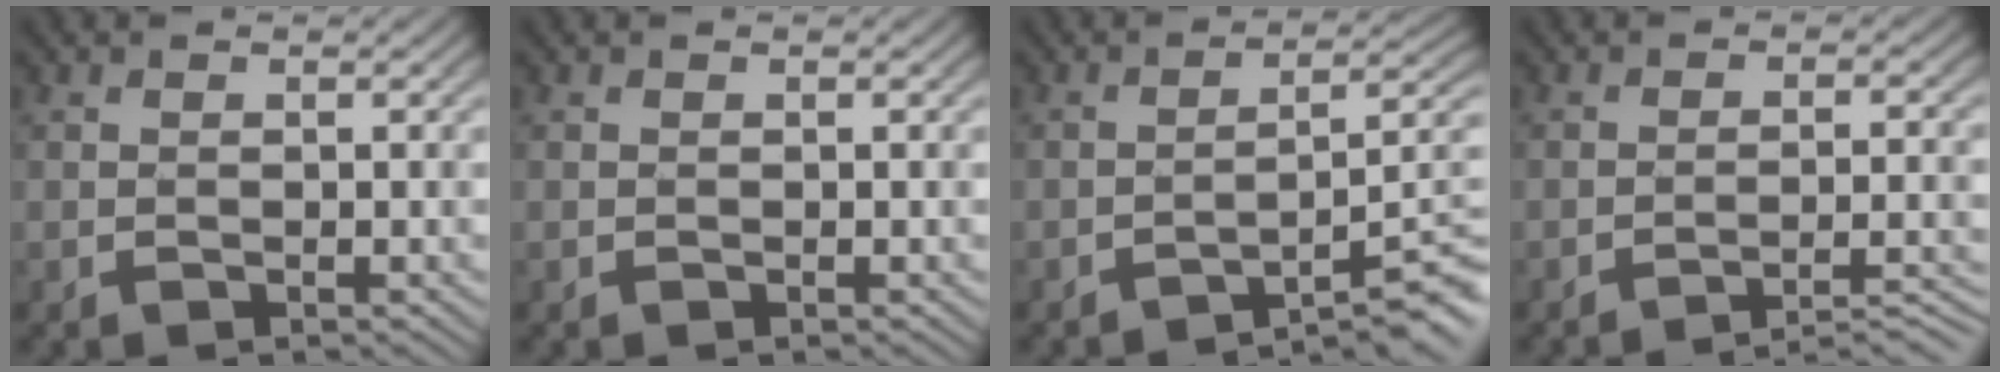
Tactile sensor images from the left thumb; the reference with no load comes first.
{"total": 0.0}
{"total": 6.8, "force": [-4.3, 1.5, 5.0], "torque": [-0.065, 0.016, -0.066]}
{"total": 5.0, "force": [-3.8, 0.6, 3.3], "torque": [-0.055, 0.013, -0.062]}